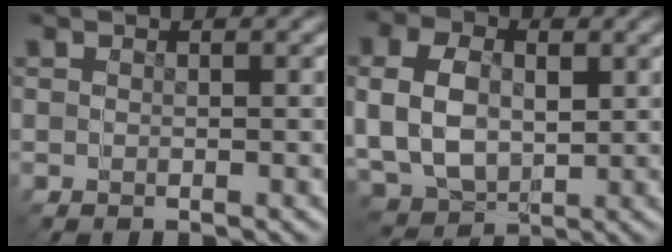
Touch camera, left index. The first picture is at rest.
{"total": 6.2, "force": [-0.3, 6.1, 1.0], "torque": [-0.034, -0.016, -0.004]}